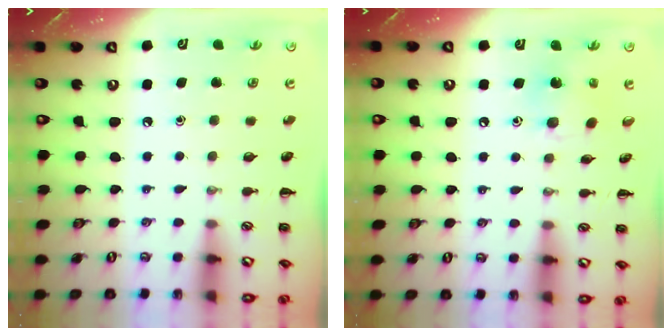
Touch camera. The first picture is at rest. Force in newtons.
{"total": 4.8, "press": 4.7, "slide": 1.0}